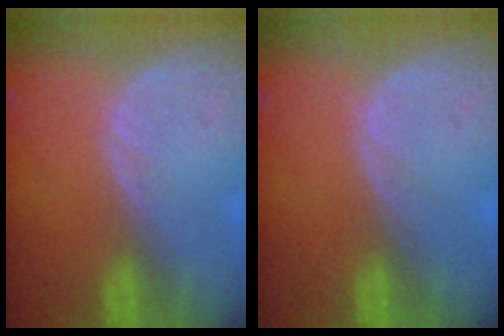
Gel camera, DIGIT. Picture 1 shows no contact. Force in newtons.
{"total": 0.0}